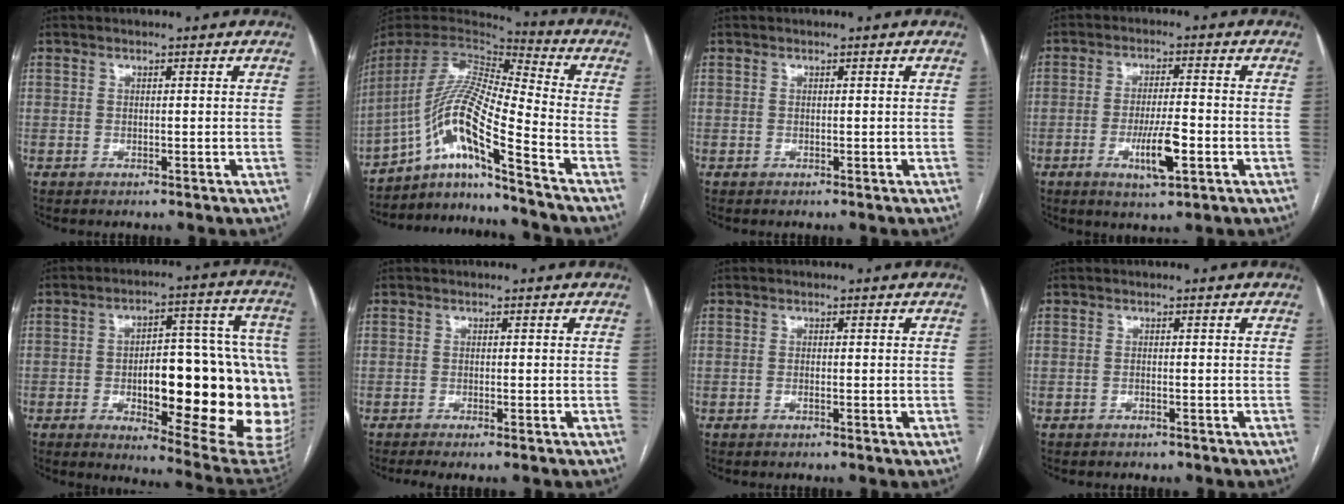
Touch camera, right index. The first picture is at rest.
{"total": 14.4, "force": [-9.1, -1.0, 11.1], "torque": [-0.217, 0.008, -0.167]}
{"total": 0.0}
{"total": 7.1, "force": [-2.5, 1.2, 6.6], "torque": [-0.120, -0.009, -0.039]}
{"total": 27.4, "force": [-3.5, 7.6, 26.0], "torque": [-0.253, 0.026, -0.024]}
{"total": 2.1, "force": [-1.3, 0.2, 1.6], "torque": [-0.028, -0.007, -0.023]}
{"total": 1.1, "force": [-0.3, 0.3, 1.1], "torque": [-0.018, 0.000, -0.005]}
{"total": 0.7, "force": [-0.6, 0.4, 0.1], "torque": [-0.005, 0.000, -0.009]}